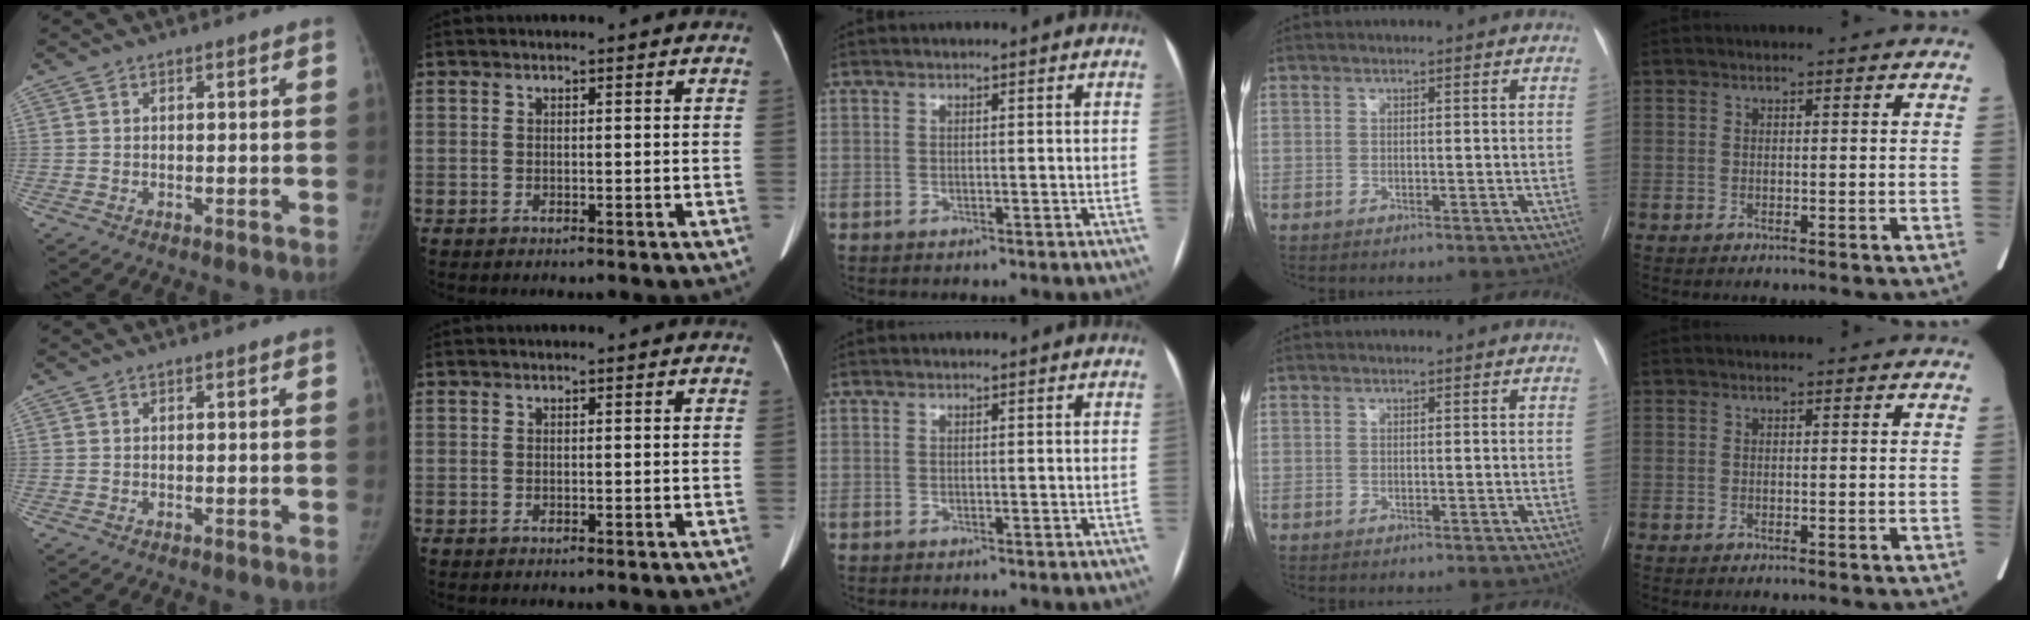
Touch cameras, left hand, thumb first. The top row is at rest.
{}